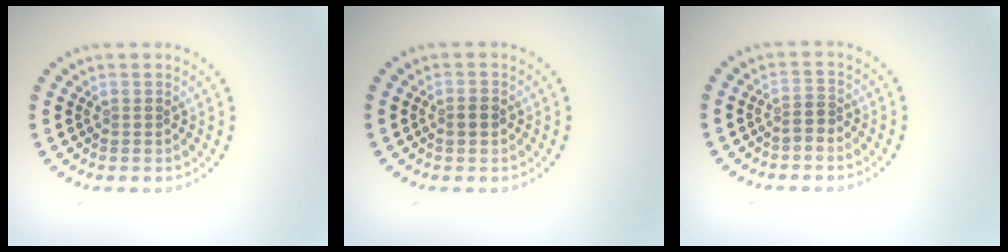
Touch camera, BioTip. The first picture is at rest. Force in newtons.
{"total": 1.2, "press": 1.2, "slide": 0.3}
{"total": 1.0, "press": 0.8, "slide": 0.7}